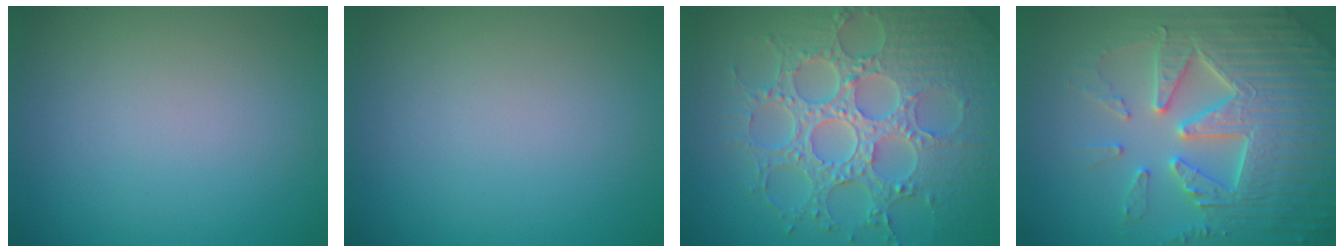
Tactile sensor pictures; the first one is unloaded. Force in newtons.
{"total": 0.0}
{"total": 8.7, "press": 6.3, "slide": 6.0}
{"total": 7.7, "press": 7.6, "slide": 1.5}